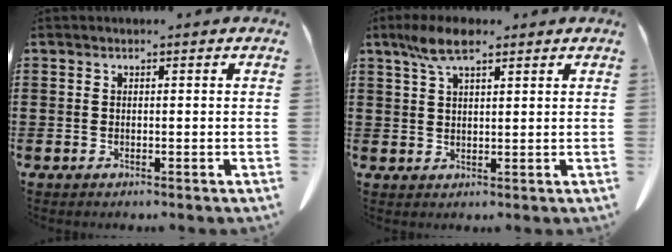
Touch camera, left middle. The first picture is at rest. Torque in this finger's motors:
{"motor_torque": [1.05, 0.88, 0.35, 0.13]}